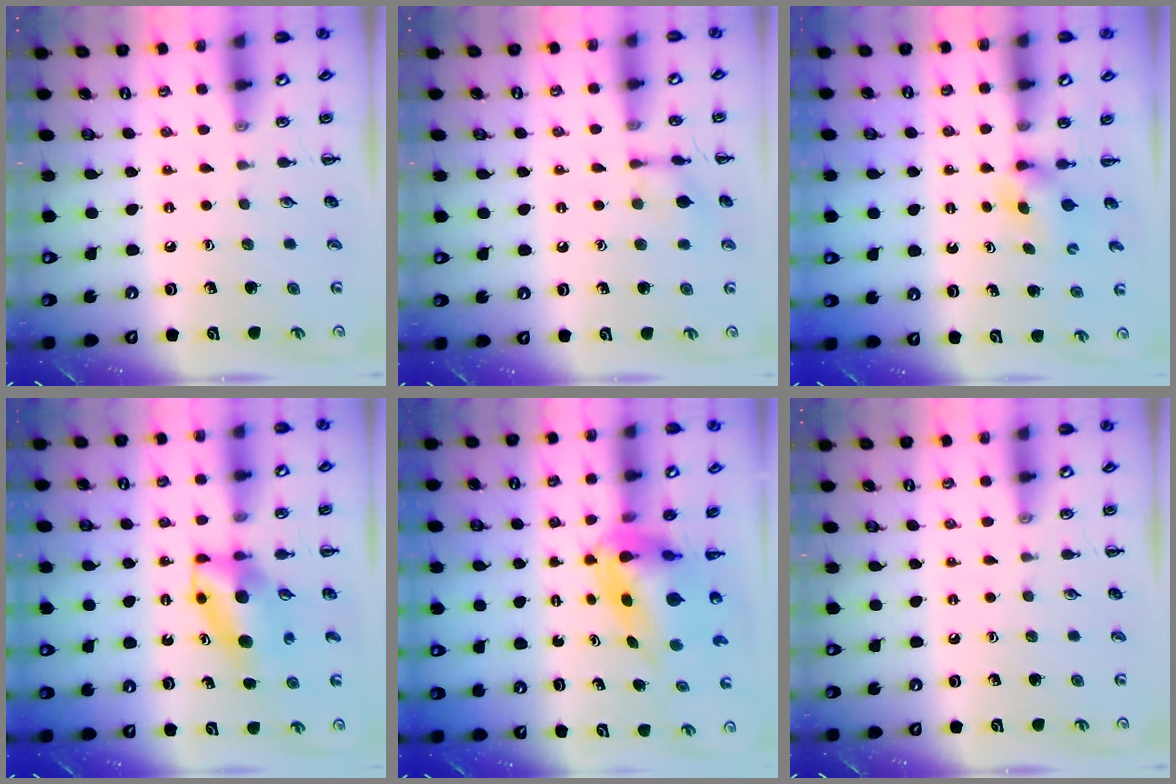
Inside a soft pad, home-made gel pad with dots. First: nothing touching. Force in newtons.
{"total": 7.4, "press": 7.3, "slide": 1.2}
{"total": 2.9, "press": 2.6, "slide": 1.3}
{"total": 6.5, "press": 6.5, "slide": 1.1}
{"total": 6.4, "press": 6.1, "slide": 1.9}
{"total": 0.0}